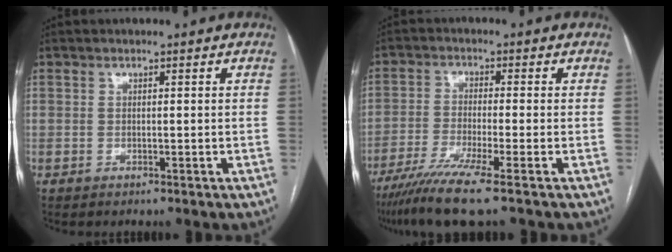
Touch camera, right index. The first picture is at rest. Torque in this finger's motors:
{"motor_torque": [1.06, -0.95, 0.35, 0.13]}